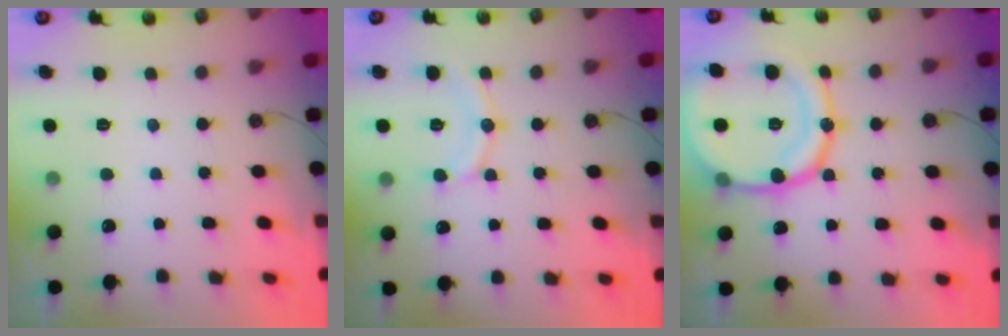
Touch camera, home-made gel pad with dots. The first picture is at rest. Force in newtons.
{"total": 10.5, "press": 10.5, "slide": 1.0}
{"total": 21.6, "press": 21.3, "slide": 3.6}